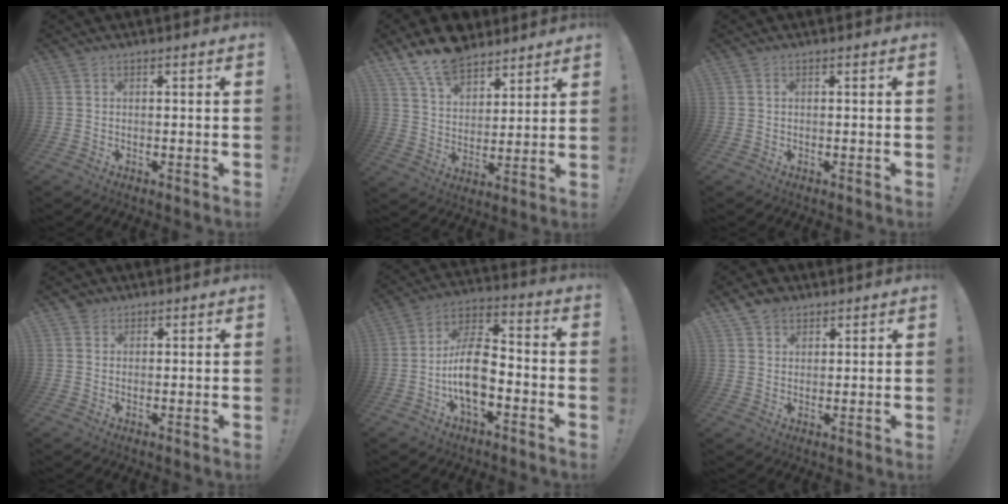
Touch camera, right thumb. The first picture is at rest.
{"total": 12.8, "force": [10.4, 6.2, 4.2], "torque": [-0.092, -0.068, 0.198]}
{"total": 0.0}
{"total": 2.6, "force": [1.7, 1.9, 0.3], "torque": [-0.010, 0.000, 0.032]}
{"total": 14.6, "force": [-4.6, 7.7, 11.5], "torque": [-0.222, 0.027, -0.080]}
{"total": 5.0, "force": [3.5, 3.3, 1.2], "torque": [-0.020, -0.016, 0.067]}